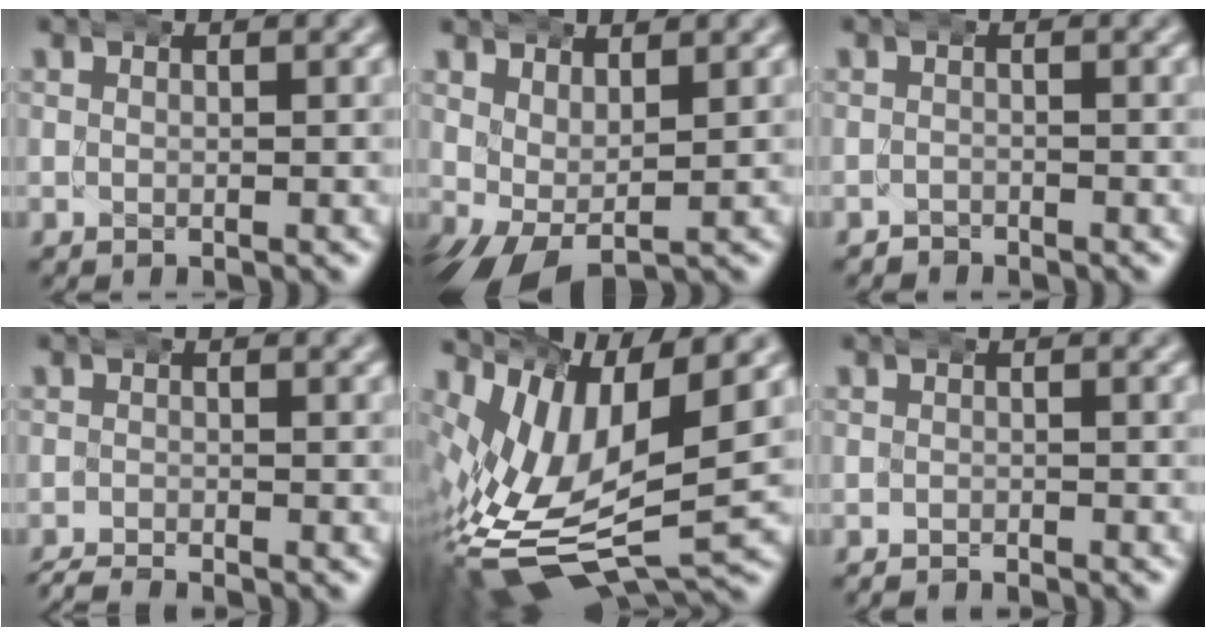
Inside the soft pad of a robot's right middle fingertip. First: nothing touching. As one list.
[{"total": 4.0, "force": [-1.3, 2.9, 2.4], "torque": [-0.063, -0.026, -0.013]}, {"total": 1.4, "force": [-1.3, 0.6, -0.5], "torque": [0.002, 0.001, -0.024]}, {"total": 3.1, "force": [-3.0, 0.8, 0.2], "torque": [-0.008, -0.009, -0.047]}, {"total": 10.0, "force": [-2.4, 6.1, 7.6], "torque": [-0.165, -0.032, -0.025]}, {"total": 2.0, "force": [-1.9, 0.3, -0.4], "torque": [0.007, -0.003, -0.032]}]